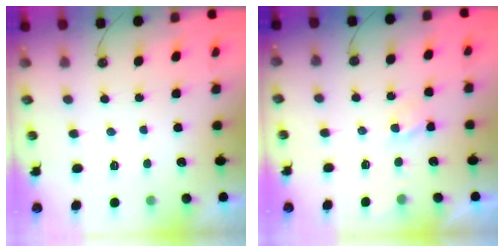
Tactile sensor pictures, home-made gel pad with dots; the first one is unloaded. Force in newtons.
{"total": 2.8, "press": 2.7, "slide": 0.4}